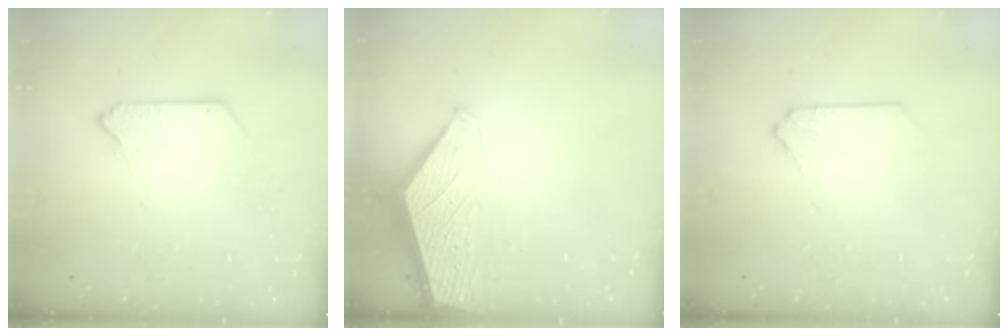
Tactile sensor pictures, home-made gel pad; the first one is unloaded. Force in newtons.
{"total": 1.9, "press": 1.9, "slide": 0.2}
{"total": 0.0}